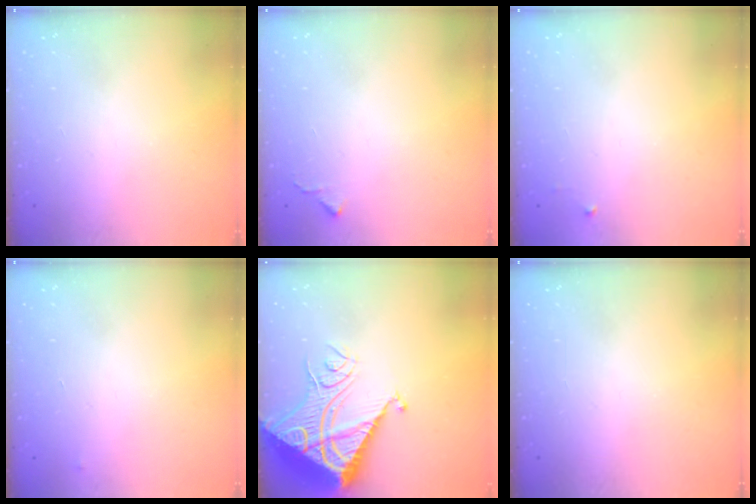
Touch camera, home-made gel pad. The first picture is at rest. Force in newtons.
{"total": 5.1, "press": 5.0, "slide": 0.7}
{"total": 2.5, "press": 2.5, "slide": 0.4}
{"total": 2.5, "press": 2.5, "slide": 0.4}
{"total": 17.4, "press": 17.3, "slide": 2.1}
{"total": 0.0}